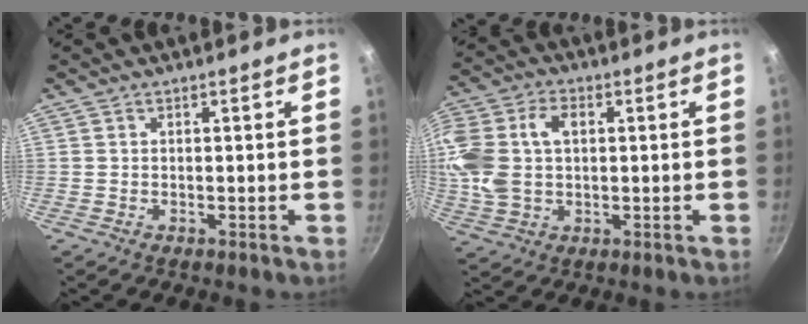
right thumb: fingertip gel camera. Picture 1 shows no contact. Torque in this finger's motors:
{"motor_torque": [1.89, 1.87, 1.80, 0.28, 0.18]}